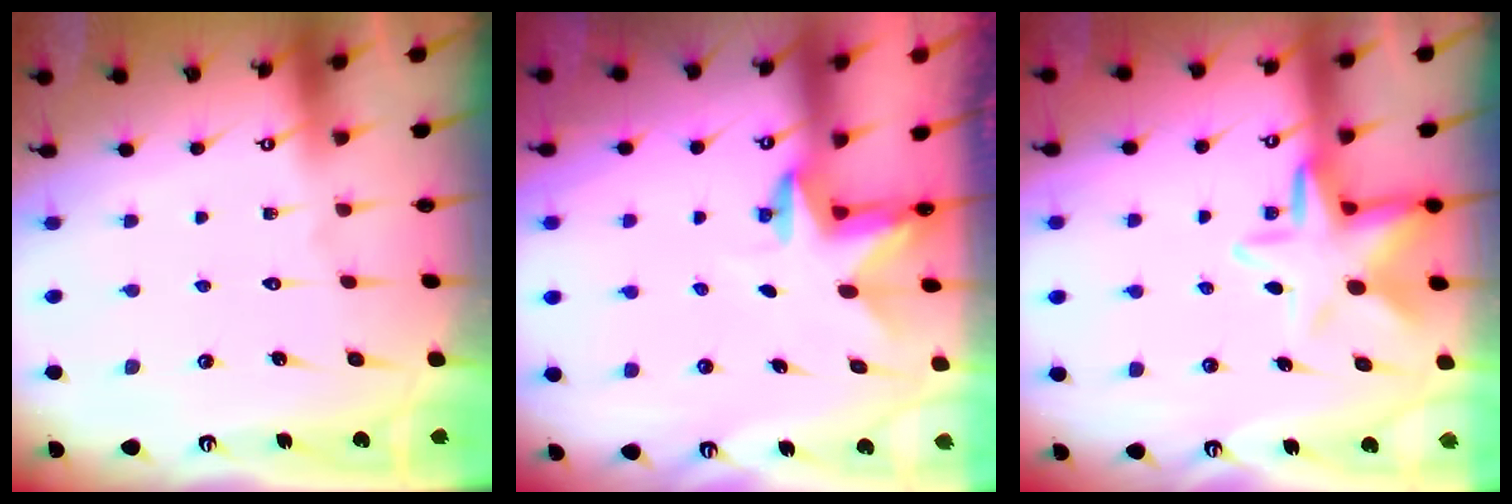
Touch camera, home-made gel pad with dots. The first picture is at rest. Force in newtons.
{"total": 2.4, "press": 2.3, "slide": 0.4}
{"total": 9.1, "press": 8.9, "slide": 2.2}